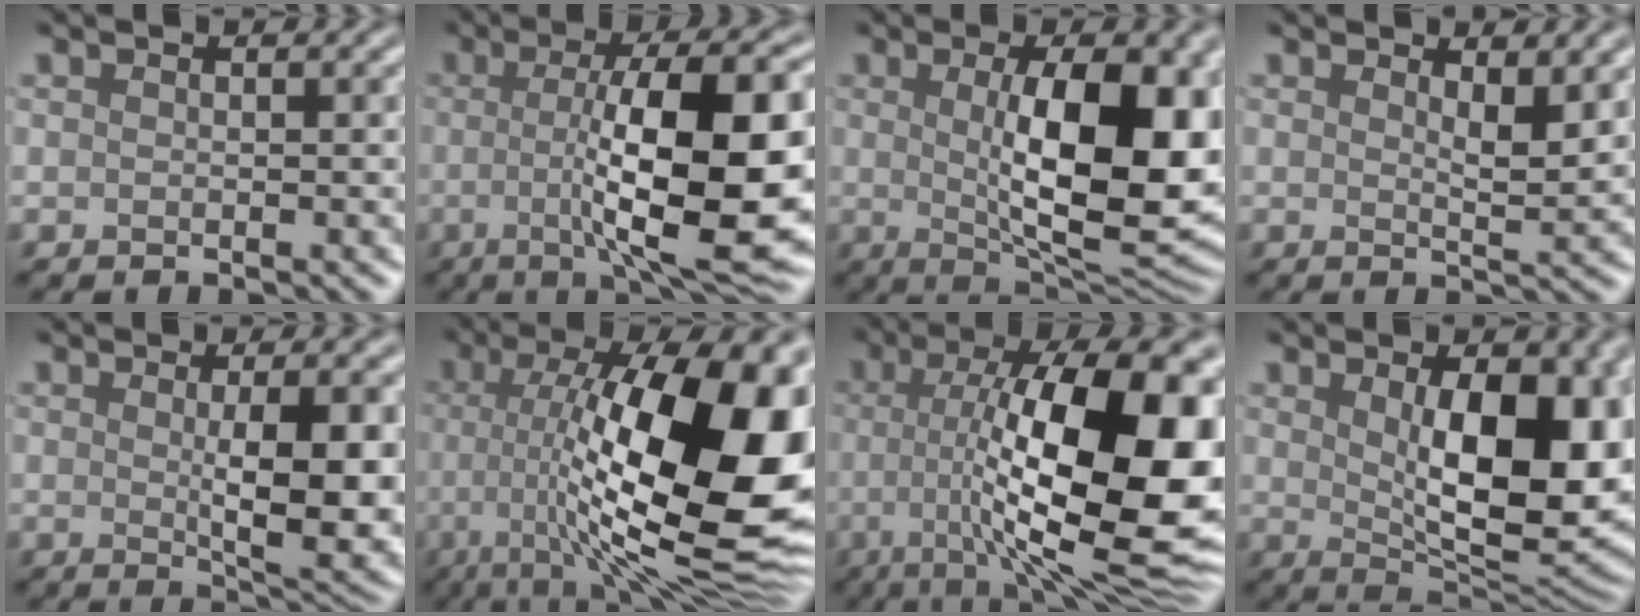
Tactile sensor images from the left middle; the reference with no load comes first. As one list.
[{"total": 13.9, "force": [-0.8, 3.7, 13.4], "torque": [-0.182, -0.009, -0.016]}, {"total": 12.6, "force": [1.1, 4.4, 11.8], "torque": [-0.162, -0.008, 0.022]}, {"total": 2.5, "force": [1.4, 0.6, 2.0], "torque": [-0.027, -0.007, 0.023]}, {"total": 7.6, "force": [0.0, 1.9, 7.3], "torque": [-0.106, -0.008, 0.007]}, {"total": 17.9, "force": [0.2, 6.6, 16.6], "torque": [-0.236, 0.013, 0.006]}, {"total": 16.1, "force": [-0.5, 5.1, 15.3], "torque": [-0.210, 0.012, -0.012]}, {"total": 11.6, "force": [1.5, 5.2, 10.3], "torque": [-0.143, -0.011, 0.032]}]